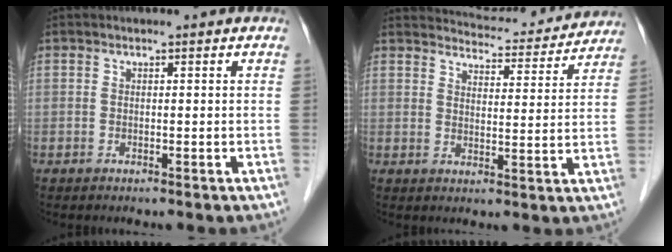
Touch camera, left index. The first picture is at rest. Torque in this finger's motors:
{"motor_torque": [0.21, -0.51, 0.00, -0.03]}